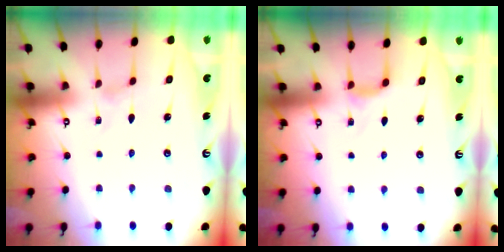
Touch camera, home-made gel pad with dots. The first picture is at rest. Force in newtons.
{"total": 4.4, "press": 4.3, "slide": 0.6}